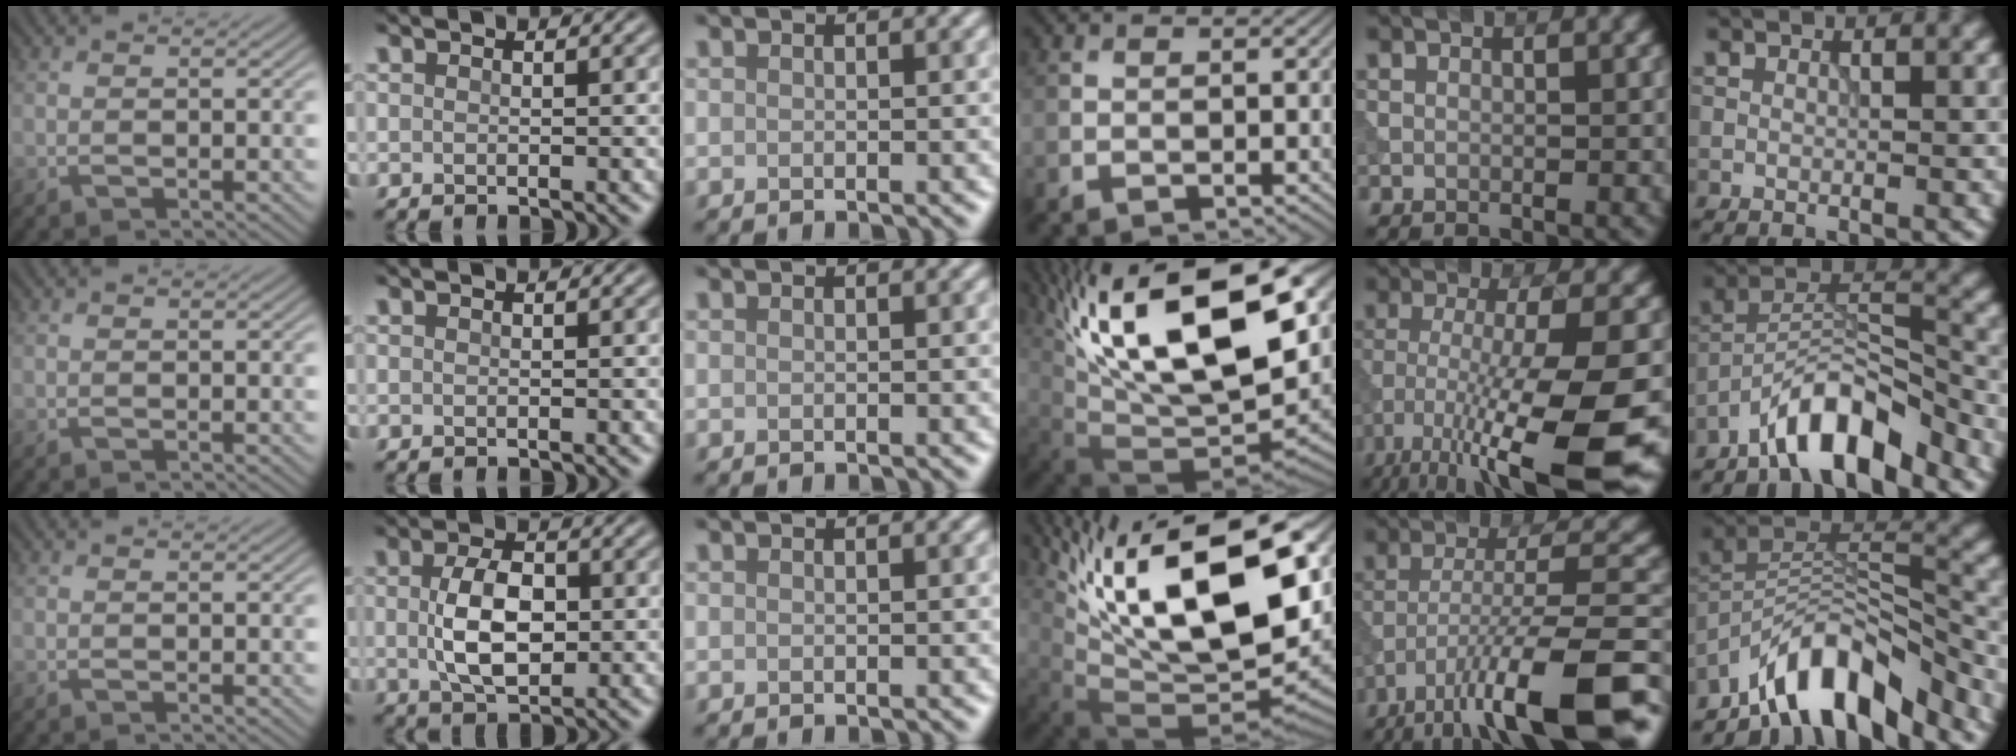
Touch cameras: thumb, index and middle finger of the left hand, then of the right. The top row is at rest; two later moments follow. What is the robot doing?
{"motion": "dispense", "object": "syringe"}